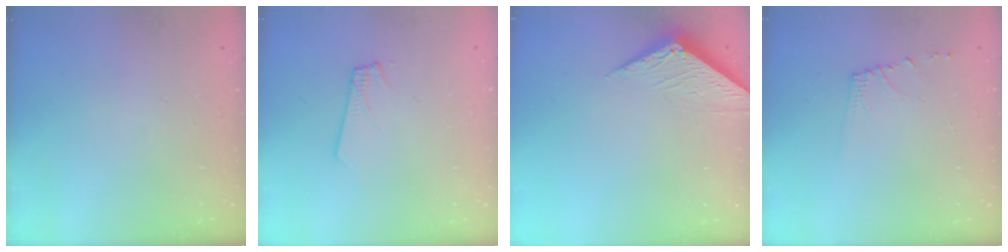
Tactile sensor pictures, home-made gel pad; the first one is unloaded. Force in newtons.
{"total": 1.8, "press": 1.8, "slide": 0.1}
{"total": 4.7, "press": 4.7, "slide": 0.3}
{"total": 5.8, "press": 5.8, "slide": 0.6}